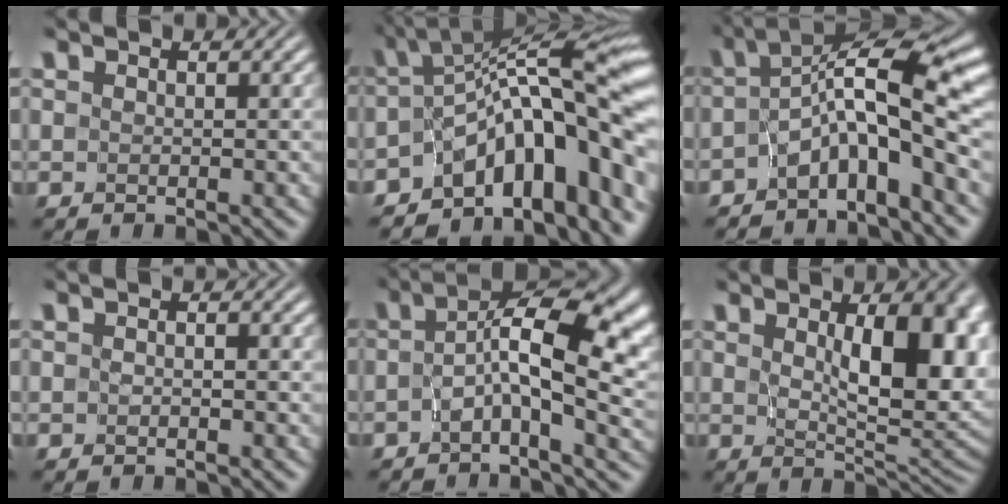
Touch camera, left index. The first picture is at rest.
{"total": 14.4, "force": [-4.0, 6.2, 12.4], "torque": [-0.145, 0.029, -0.075]}
{"total": 7.0, "force": [-1.6, 1.6, 6.6], "torque": [-0.104, 0.014, -0.046]}
{"total": 0.6, "force": [-0.3, 0.2, 0.4], "torque": [-0.009, -0.007, -0.010]}
{"total": 12.2, "force": [0.7, 4.4, 11.4], "torque": [-0.176, 0.003, 0.004]}
{"total": 9.8, "force": [1.8, 4.2, 8.7], "torque": [-0.120, -0.005, 0.035]}